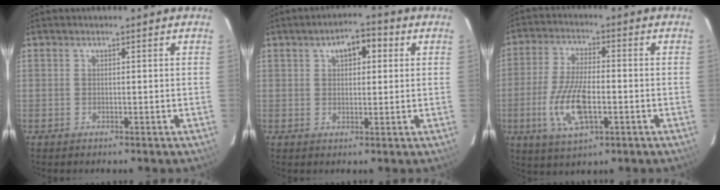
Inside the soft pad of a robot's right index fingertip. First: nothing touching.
{"total": 5.5, "force": [2.2, 3.0, 4.1], "torque": [-0.063, 0.021, 0.034]}
{"total": 11.4, "force": [-3.2, 4.4, 10.0], "torque": [-0.212, -0.007, -0.060]}